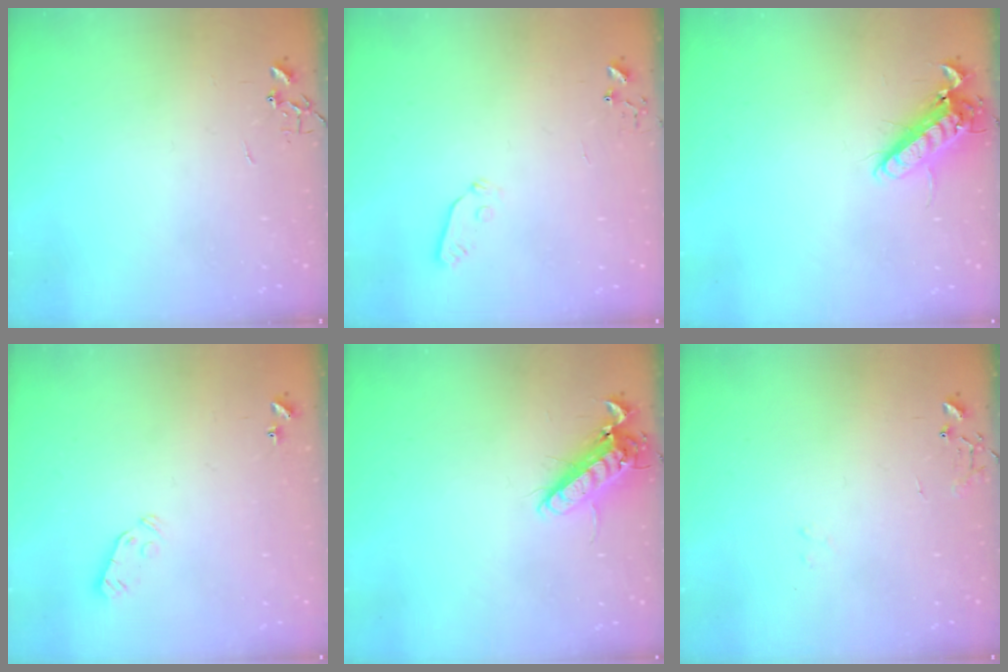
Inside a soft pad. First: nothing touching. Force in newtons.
{"total": 3.7, "press": 3.7, "slide": 0.4}
{"total": 12.5, "press": 12.3, "slide": 2.1}
{"total": 3.5, "press": 3.5, "slide": 0.4}
{"total": 12.5, "press": 12.3, "slide": 2.1}
{"total": 8.0, "press": 8.0, "slide": 0.9}